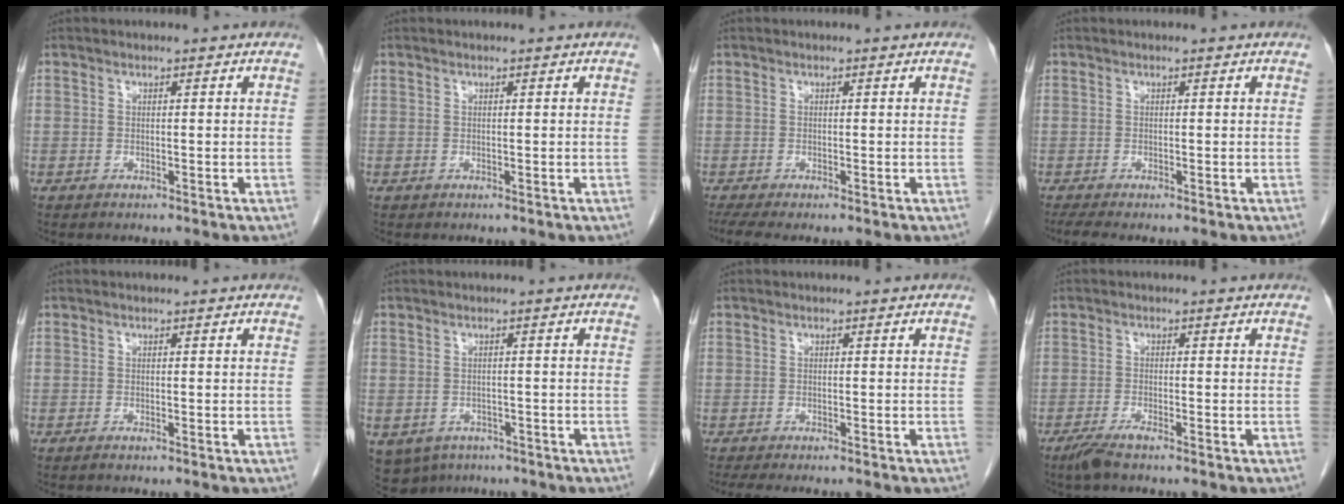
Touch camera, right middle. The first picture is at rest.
{"total": 0.0}
{"total": 3.0, "force": [-2.4, 0.2, 1.9], "torque": [-0.035, -0.009, -0.043]}
{"total": 2.2, "force": [-1.8, 0.0, 1.2], "torque": [-0.026, -0.007, -0.033]}
{"total": 0.6, "force": [-0.5, 0.0, 0.4], "torque": [-0.011, -0.001, -0.008]}
{"total": 8.8, "force": [-5.1, 6.6, 2.7], "torque": [-0.071, -0.009, -0.064]}
{"total": 5.1, "force": [-4.3, 0.3, 2.6], "torque": [-0.029, -0.010, -0.067]}
{"total": 3.0, "force": [-2.3, 0.2, 1.9], "torque": [-0.047, -0.006, -0.047]}